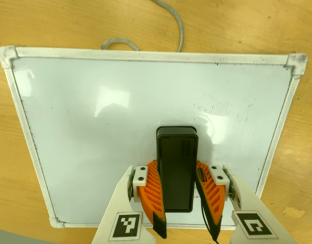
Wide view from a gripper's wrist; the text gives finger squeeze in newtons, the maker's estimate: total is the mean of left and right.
{"total": 13.2, "left": 11.8, "right": 14.6}